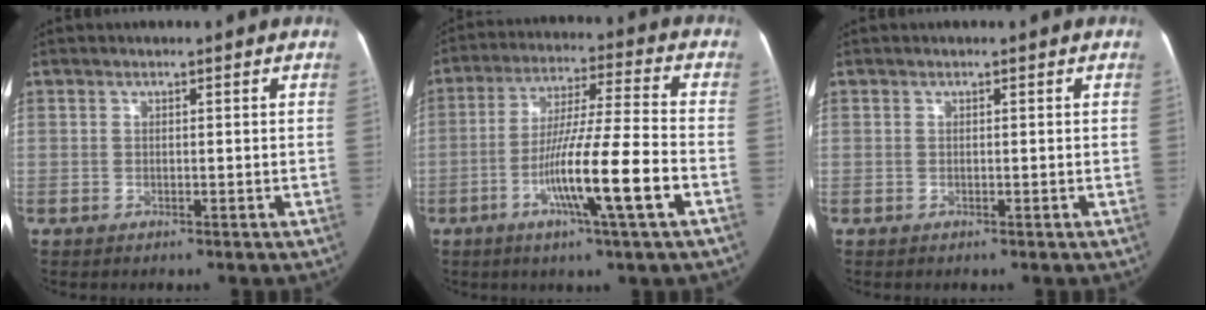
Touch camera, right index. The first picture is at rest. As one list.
[{"total": 13.7, "force": [-4.9, -0.8, 12.7], "torque": [-0.229, -0.008, -0.092]}, {"total": 0.0}]